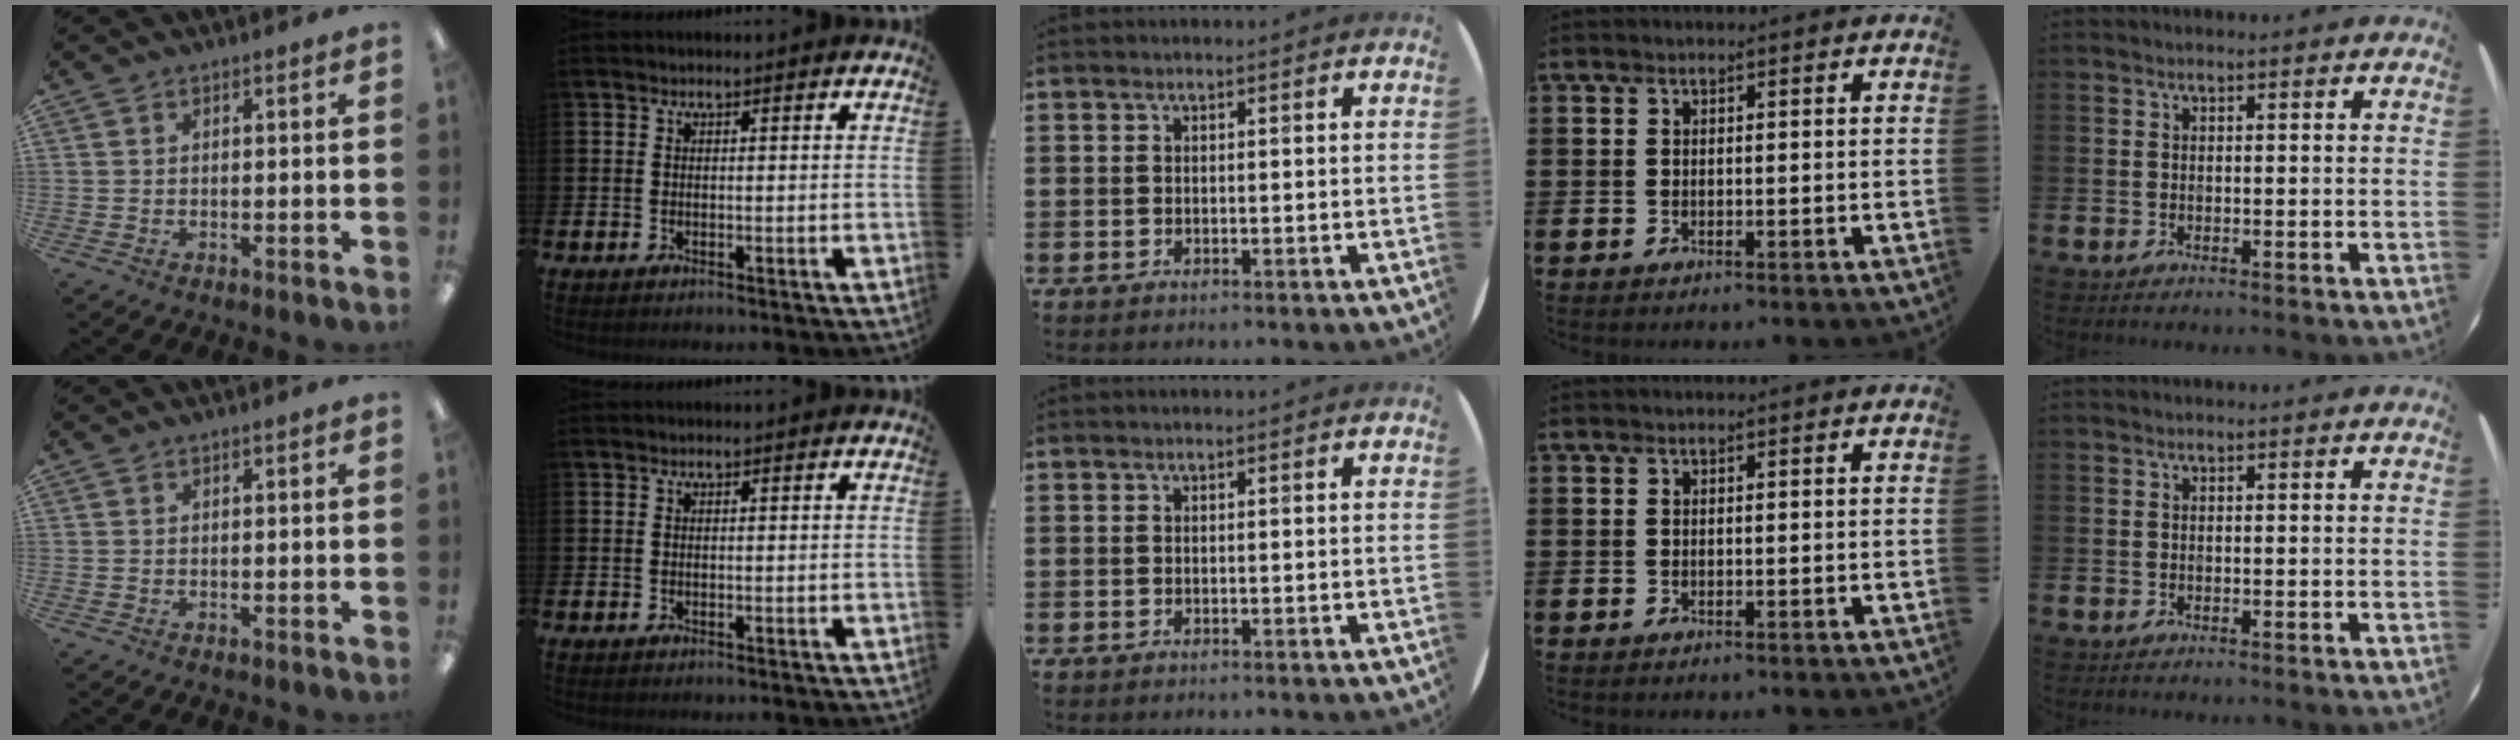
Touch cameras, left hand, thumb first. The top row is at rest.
{}